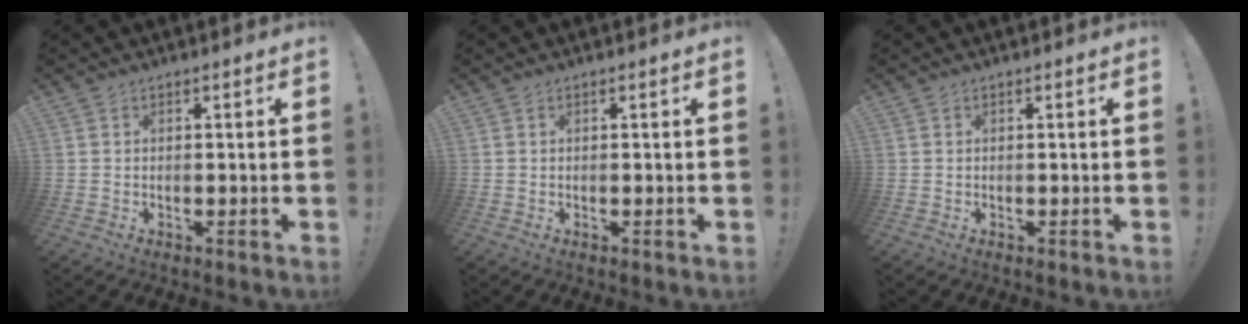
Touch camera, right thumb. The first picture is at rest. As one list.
[{"total": 0.0}, {"total": 0.0}]